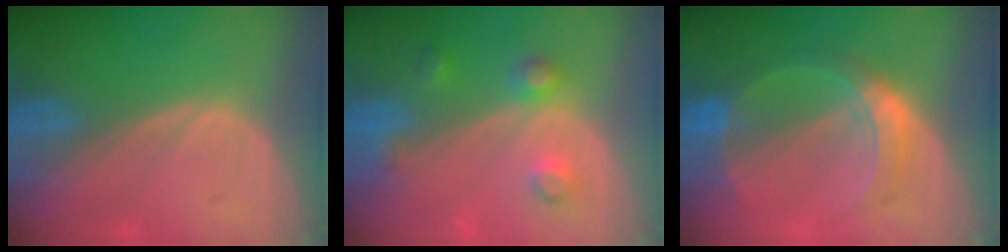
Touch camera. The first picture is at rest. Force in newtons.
{"total": 4.2, "press": 4.2, "slide": 0.0}
{"total": 6.3, "press": 6.3, "slide": 0.1}